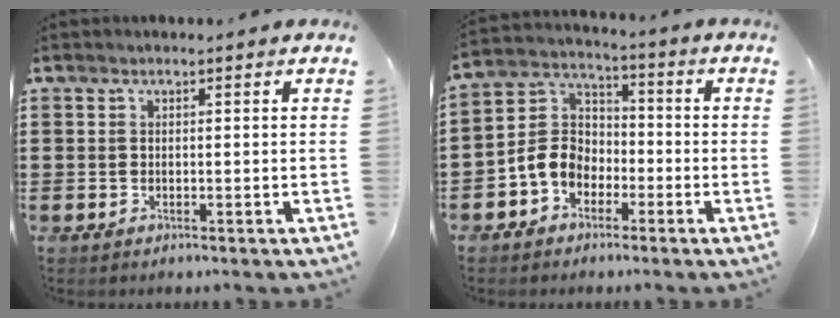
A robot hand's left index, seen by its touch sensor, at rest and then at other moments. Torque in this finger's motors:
{"motor_torque": [1.44, 0.70, 0.29, 0.12]}